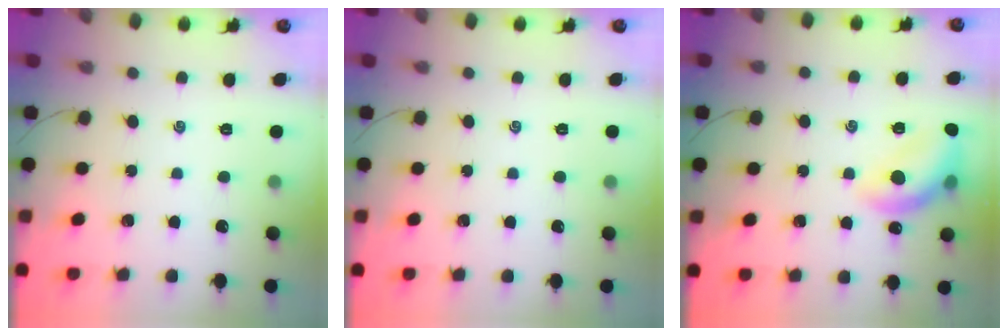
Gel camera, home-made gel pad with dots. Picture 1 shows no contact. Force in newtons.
{"total": 1.1, "press": 0.9, "slide": 0.5}
{"total": 14.0, "press": 13.8, "slide": 2.3}